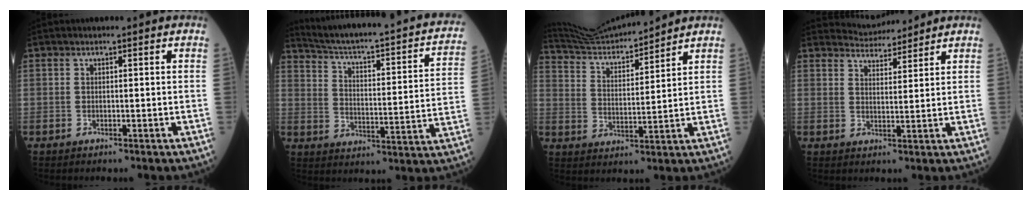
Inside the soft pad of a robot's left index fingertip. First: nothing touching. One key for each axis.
{"total": 26.0, "fx": 22.2, "fy": 3.2, "fz": 13.1, "tx": -0.191, "ty": -0.040, "tz": 0.279}
{"total": 11.9, "fx": 11.5, "fy": -0.1, "fz": 2.9, "tx": -0.067, "ty": 0.009, "tz": 0.210}
{"total": 4.6, "fx": 4.5, "fy": 0.5, "fz": -0.3, "tx": -0.003, "ty": 0.009, "tz": 0.072}